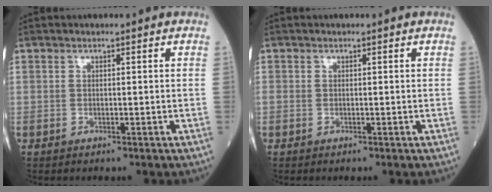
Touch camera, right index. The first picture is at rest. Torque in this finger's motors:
{"motor_torque": [0.19, -0.09, 0.10, 0.02]}